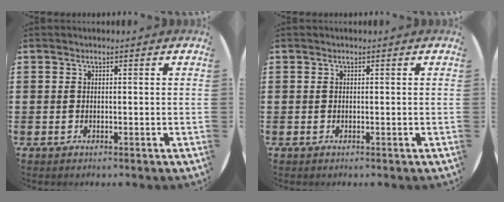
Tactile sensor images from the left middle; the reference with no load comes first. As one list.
[{"total": 0.0}]